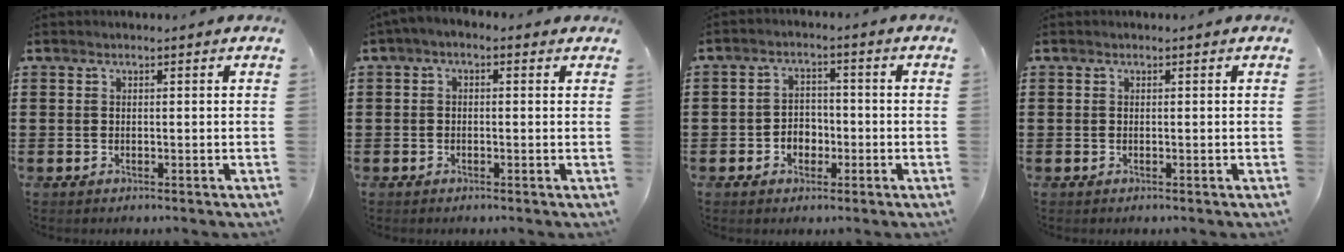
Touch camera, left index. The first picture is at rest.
{"total": 1.2, "force": [-0.9, 0.4, 0.7], "torque": [-0.013, 0.002, -0.019]}
{"total": 3.3, "force": [-1.6, 2.6, 1.4], "torque": [-0.031, 0.007, -0.036]}
{"total": 0.0}